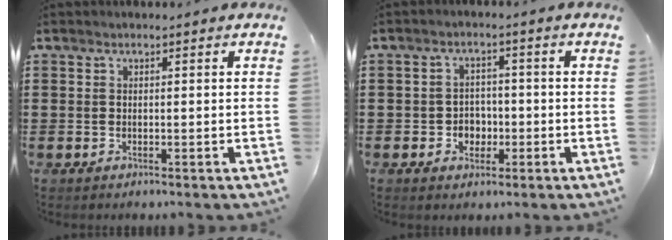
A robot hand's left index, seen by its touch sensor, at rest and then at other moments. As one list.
[{"total": 3.2, "force": [-1.0, 2.7, 1.3], "torque": [-0.025, 0.001, -0.026]}]